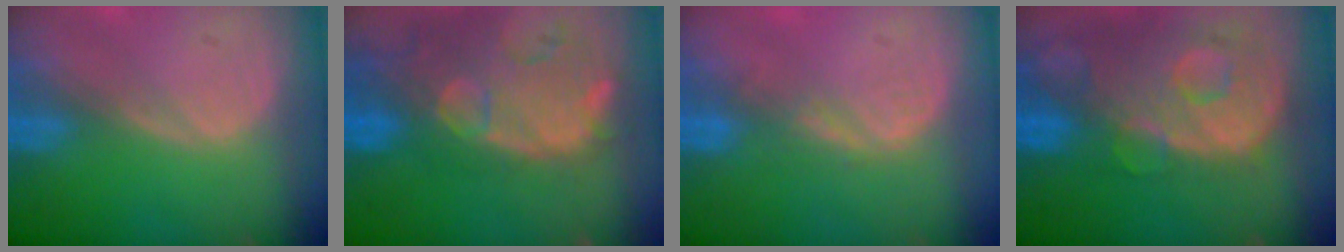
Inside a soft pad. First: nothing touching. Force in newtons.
{"total": 14.4, "press": 11.8, "slide": 8.3}
{"total": 2.7, "press": 2.1, "slide": 1.7}
{"total": 13.4, "press": 11.0, "slide": 7.6}